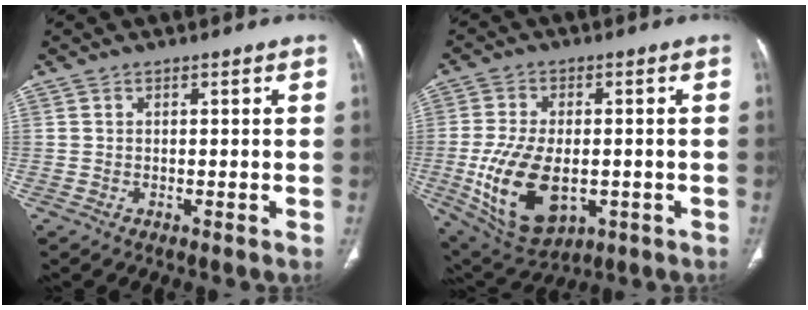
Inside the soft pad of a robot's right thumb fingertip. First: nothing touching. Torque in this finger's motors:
{"motor_torque": [0.57, -0.02, 1.40, -0.06, 0.45]}